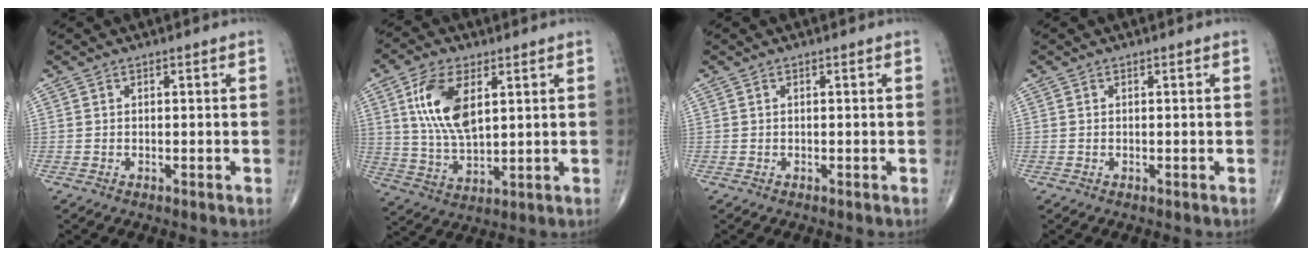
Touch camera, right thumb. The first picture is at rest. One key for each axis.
{"total": 12.3, "fx": 4.0, "fy": 6.1, "fz": 9.9, "tx": -0.192, "ty": -0.016, "tz": 0.080}
{"total": 0.0}
{"total": 0.0}